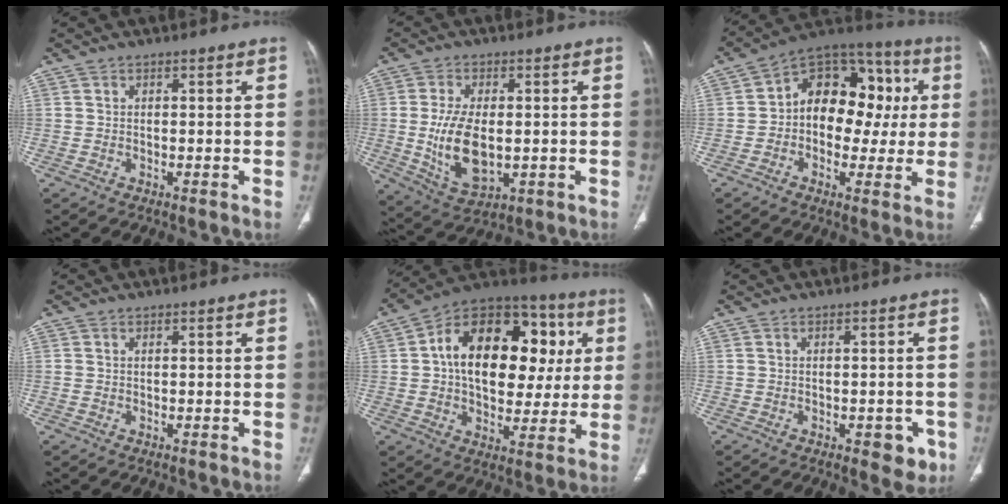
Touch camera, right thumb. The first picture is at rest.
{"total": 11.8, "force": [-0.8, 6.4, 9.9], "torque": [-0.183, -0.013, 0.000]}
{"total": 17.3, "force": [1.1, 12.1, 12.3], "torque": [-0.114, 0.048, 0.003]}
{"total": 0.6, "force": [0.0, 0.4, 0.4], "torque": [-0.015, 0.008, 0.004]}
{"total": 25.0, "force": [4.1, 15.8, 18.9], "torque": [-0.251, 0.026, 0.057]}
{"total": 4.6, "force": [-1.9, 2.5, 3.4], "torque": [-0.018, 0.006, -0.018]}